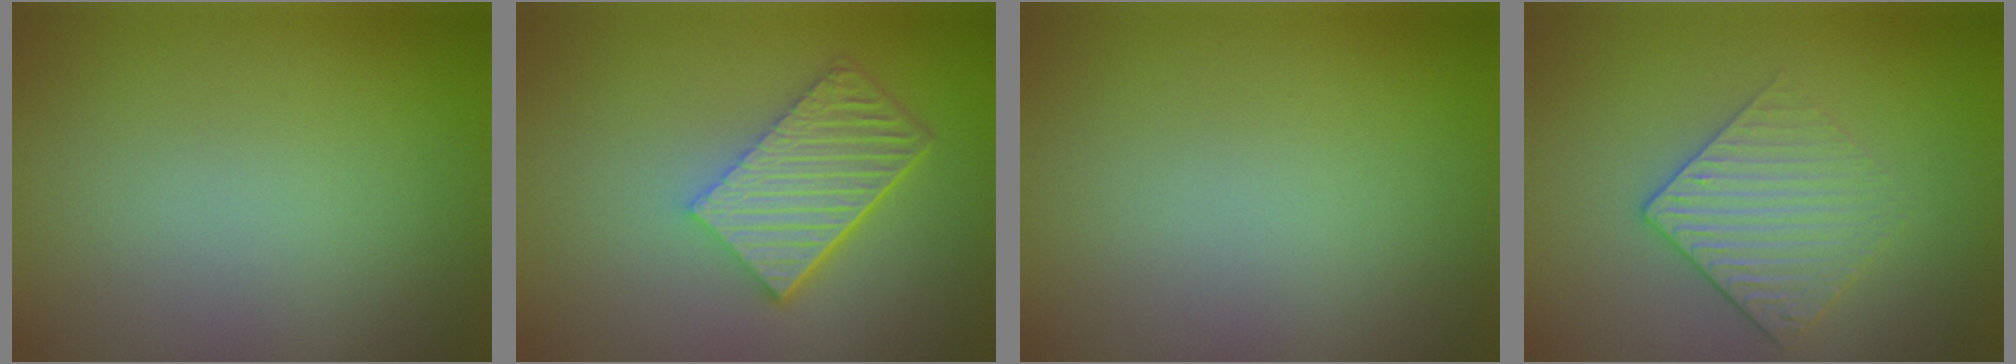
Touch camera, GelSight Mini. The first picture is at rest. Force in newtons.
{"total": 6.1, "press": 4.2, "slide": 4.4}
{"total": 0.0}
{"total": 3.0, "press": 2.6, "slide": 1.4}